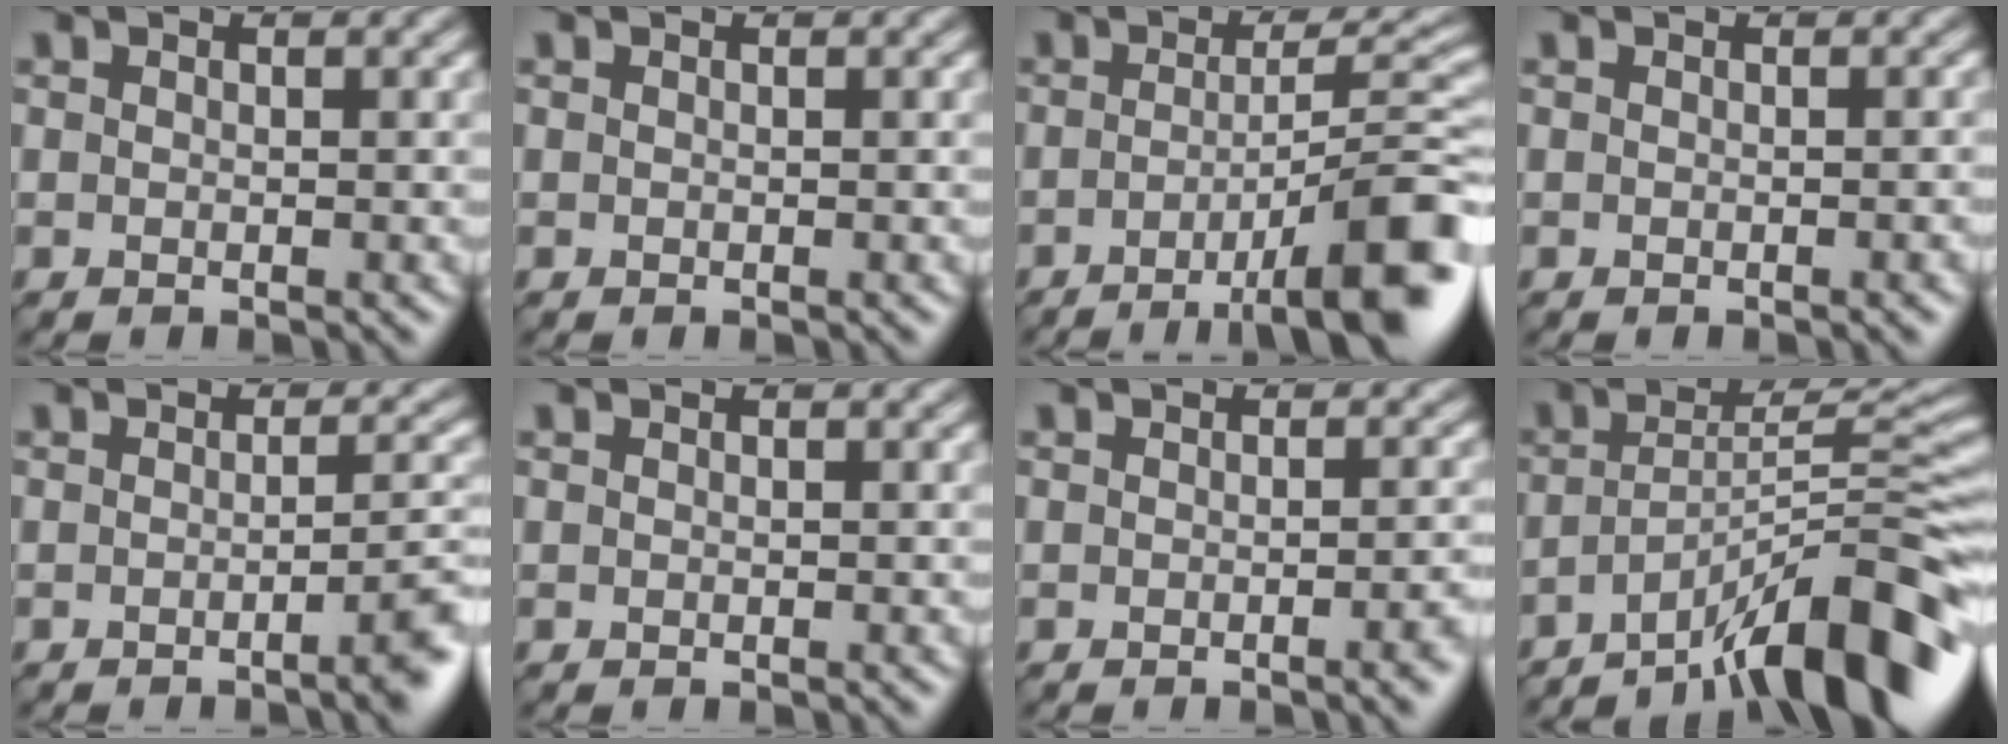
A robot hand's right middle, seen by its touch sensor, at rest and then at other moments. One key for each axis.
{"total": 0.0}
{"total": 9.6, "fx": -4.8, "fy": 1.3, "fz": 8.2, "tx": -0.107, "ty": 0.006, "tz": -0.078}
{"total": 1.3, "fx": -0.4, "fy": 0.5, "fz": 1.1, "tx": -0.010, "ty": 0.002, "tz": -0.003}
{"total": 3.7, "fx": -1.6, "fy": 0.4, "fz": 3.3, "tx": -0.044, "ty": -0.001, "tz": -0.029}
{"total": 0.0}
{"total": 3.1, "fx": -1.1, "fy": 0.9, "fz": 2.8, "tx": -0.026, "ty": -0.002, "tz": -0.014}
{"total": 10.7, "fx": -6.9, "fy": 1.4, "fz": 8.1, "tx": -0.106, "ty": 0.017, "tz": -0.120}